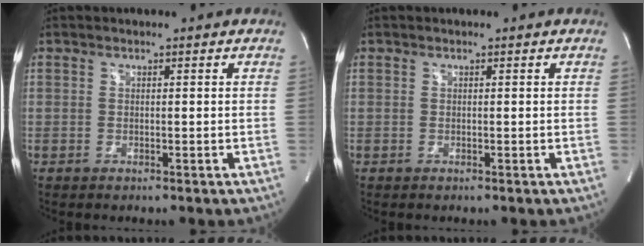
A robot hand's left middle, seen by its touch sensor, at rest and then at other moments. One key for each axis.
{"total": 0.0}